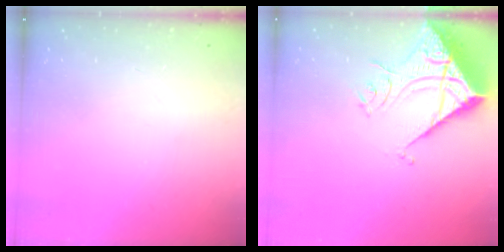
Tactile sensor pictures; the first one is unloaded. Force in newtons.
{"total": 13.5, "press": 13.4, "slide": 1.7}